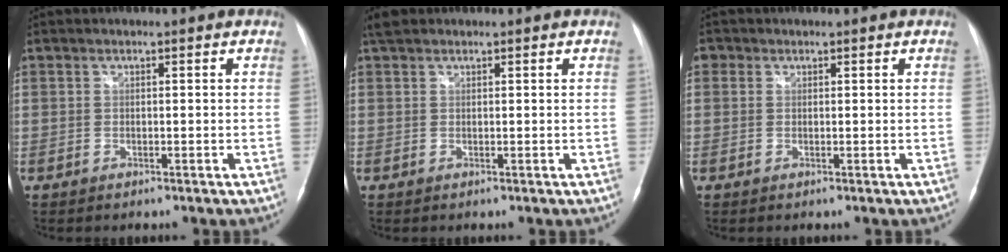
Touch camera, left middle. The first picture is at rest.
{"total": 1.8, "force": [1.5, 0.8, 0.6], "torque": [-0.016, 0.019, 0.028]}
{"total": 1.4, "force": [0.5, 1.2, 0.3], "torque": [0.003, 0.005, 0.006]}